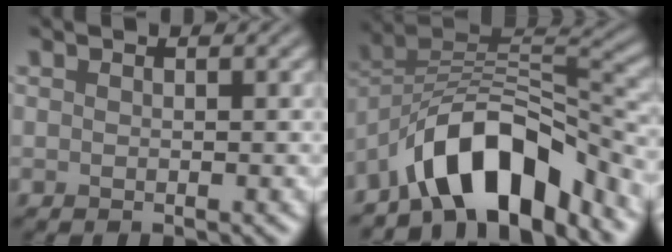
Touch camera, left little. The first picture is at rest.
{"total": 9.8, "force": [-6.6, 3.7, 6.2], "torque": [-0.085, 0.013, -0.121]}